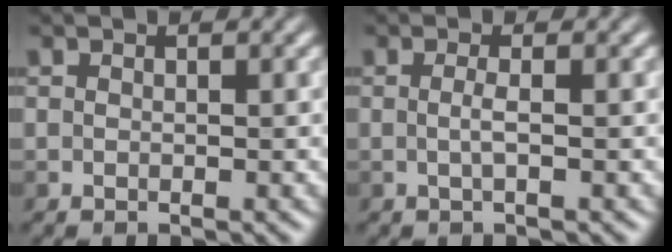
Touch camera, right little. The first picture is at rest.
{"total": 0.9, "force": [-0.2, -0.3, 0.8], "torque": [-0.020, -0.001, -0.001]}